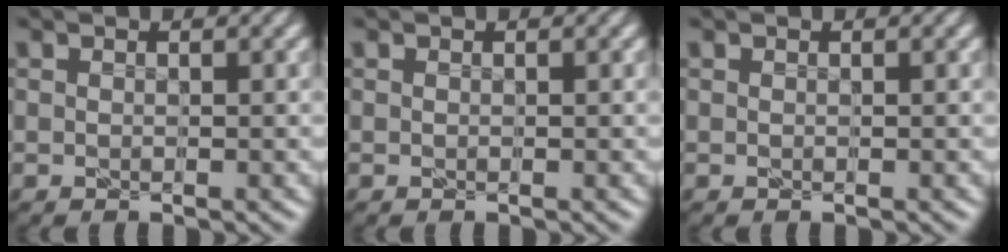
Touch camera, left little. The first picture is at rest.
{"total": 0.0}
{"total": 0.0}